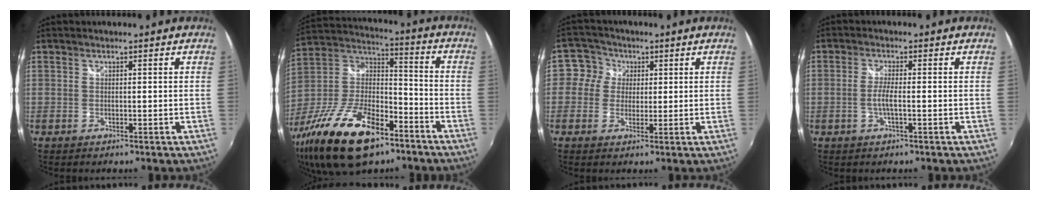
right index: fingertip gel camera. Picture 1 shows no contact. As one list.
[{"total": 25.5, "force": [-14.5, 11.4, 17.6], "torque": [-0.363, -0.029, -0.251]}, {"total": 5.0, "force": [0.8, 4.9, 0.8], "torque": [-0.006, 0.011, 0.000]}, {"total": 2.9, "force": [-0.8, 0.1, 2.8], "torque": [-0.056, -0.002, -0.017]}]